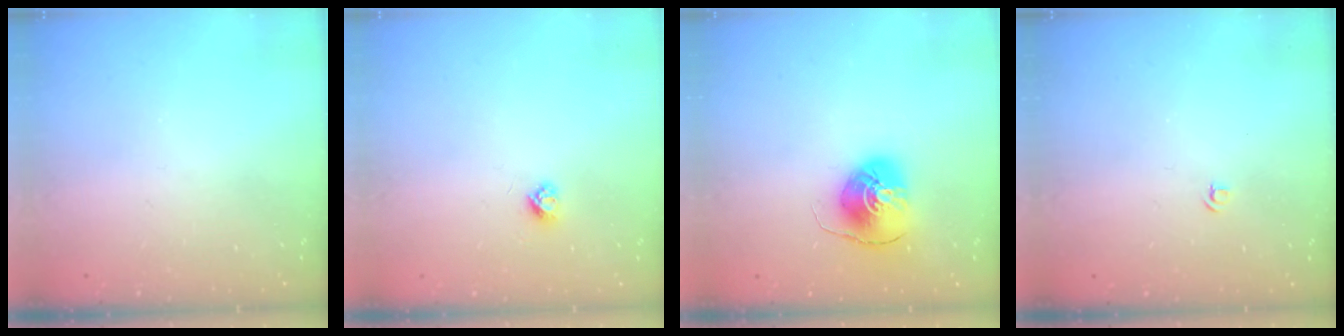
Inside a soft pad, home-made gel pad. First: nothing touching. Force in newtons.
{"total": 3.1, "press": 3.0, "slide": 0.4}
{"total": 7.5, "press": 7.5, "slide": 0.7}
{"total": 3.2, "press": 3.2, "slide": 0.4}